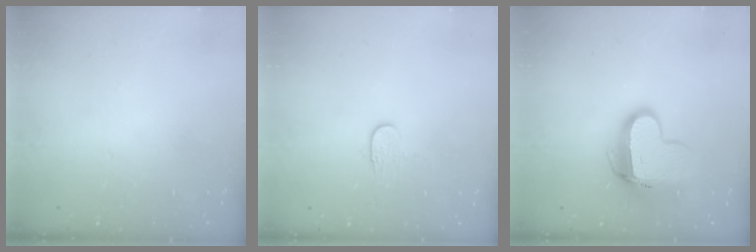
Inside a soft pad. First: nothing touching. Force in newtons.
{"total": 3.8, "press": 3.8, "slide": 0.3}
{"total": 12.4, "press": 12.4, "slide": 1.2}